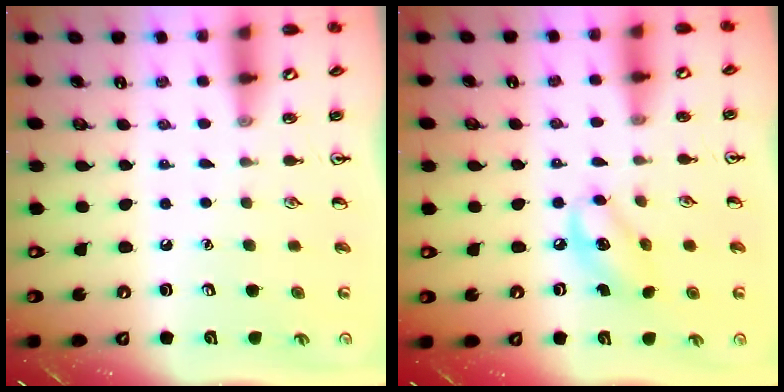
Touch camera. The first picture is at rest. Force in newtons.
{"total": 7.0, "press": 6.9, "slide": 1.3}